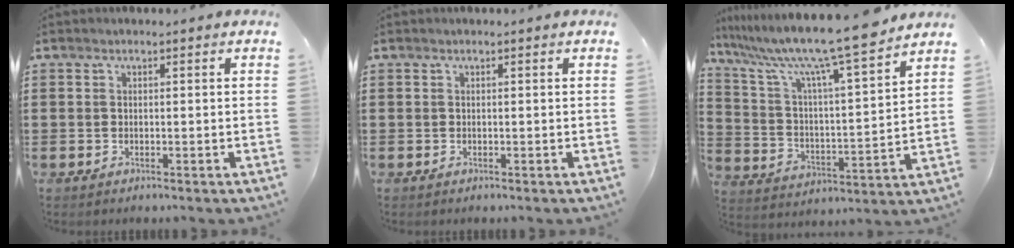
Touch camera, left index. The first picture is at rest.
{"total": 0.0}
{"total": 11.6, "force": [9.7, 0.0, 6.3], "torque": [-0.159, -0.063, 0.156]}